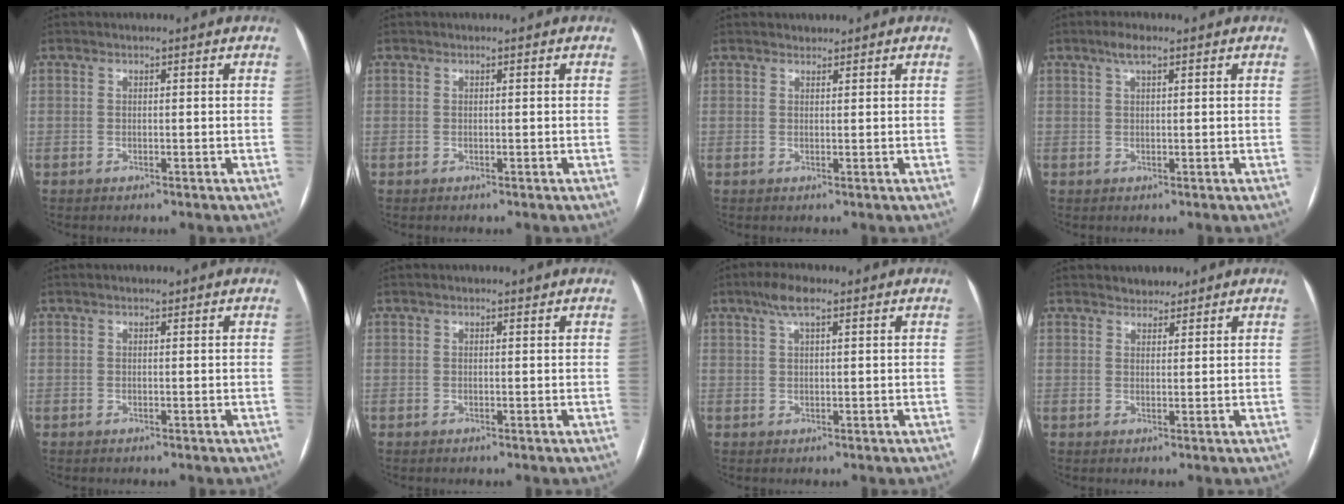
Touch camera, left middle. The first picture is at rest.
{"total": 0.0}
{"total": 1.1, "force": [1.0, 0.4, 0.0], "torque": [-0.006, 0.009, 0.018]}
{"total": 2.2, "force": [1.3, 0.4, 1.7], "torque": [-0.035, 0.009, 0.025]}
{"total": 0.9, "force": [0.7, 0.3, 0.5], "torque": [-0.011, 0.016, 0.010]}
{"total": 1.4, "force": [1.2, 0.3, 0.7], "torque": [-0.013, 0.023, 0.018]}
{"total": 3.7, "force": [2.3, 0.8, 2.8], "torque": [-0.059, 0.013, 0.043]}
{"total": 2.5, "force": [2.2, 1.1, 0.2], "torque": [-0.004, 0.009, 0.034]}